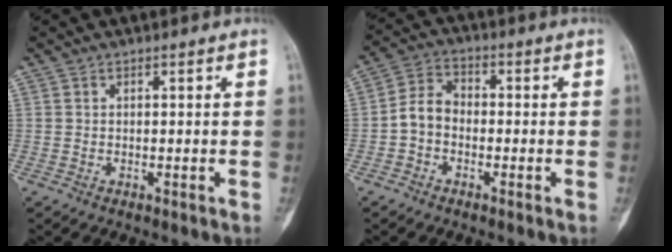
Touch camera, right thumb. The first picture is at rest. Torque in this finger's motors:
{"motor_torque": [0.11, 0.06, 0.39, -0.35, 0.05]}